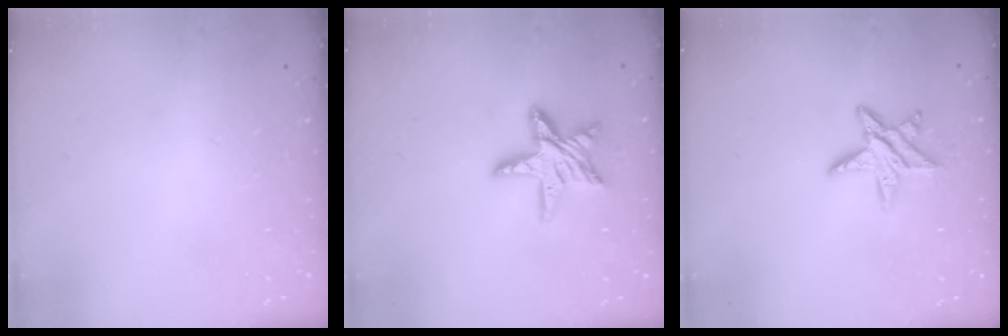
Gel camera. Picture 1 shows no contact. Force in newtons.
{"total": 13.6, "press": 13.6, "slide": 1.0}
{"total": 9.7, "press": 9.7, "slide": 0.5}